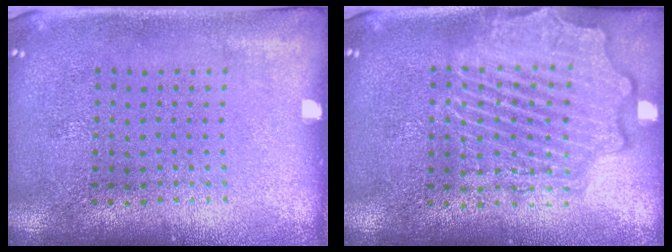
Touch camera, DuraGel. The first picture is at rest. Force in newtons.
{"total": 4.3, "press": 4.3, "slide": 0.5}